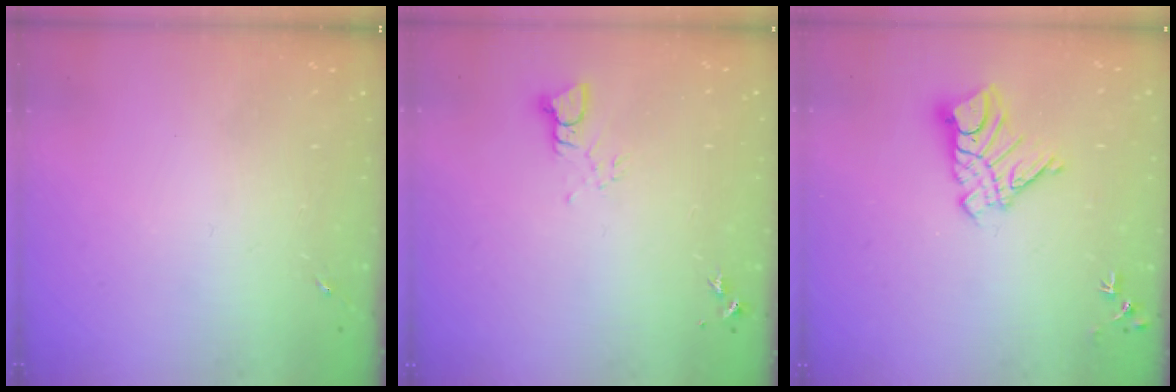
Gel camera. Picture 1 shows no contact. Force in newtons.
{"total": 3.4, "press": 3.4, "slide": 0.3}
{"total": 11.1, "press": 11.0, "slide": 1.0}